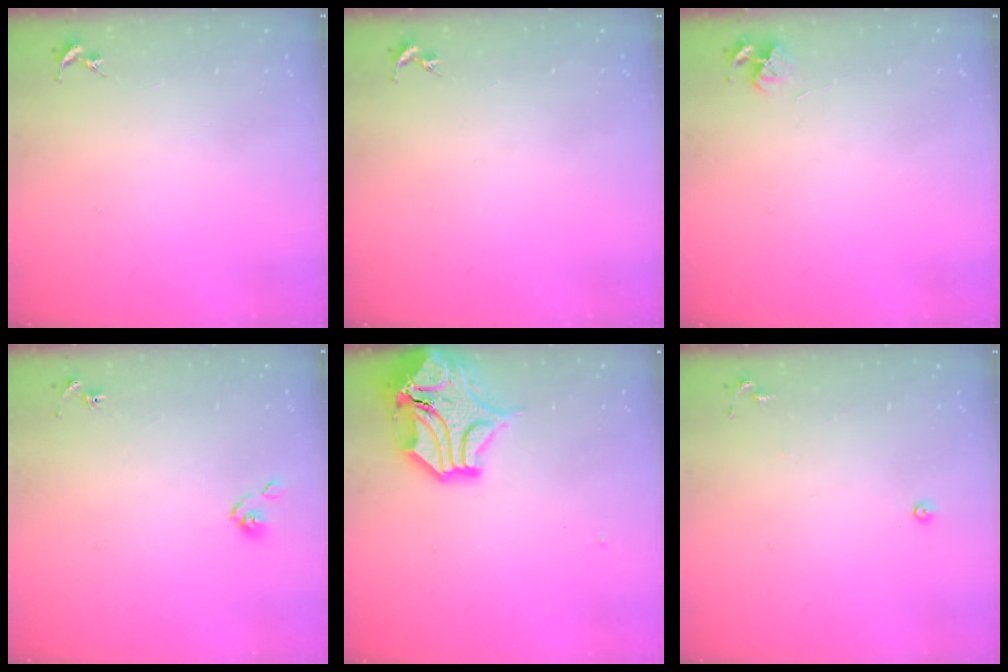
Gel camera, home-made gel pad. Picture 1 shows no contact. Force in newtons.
{"total": 0.0}
{"total": 4.5, "press": 4.4, "slide": 0.6}
{"total": 5.5, "press": 5.4, "slide": 0.5}
{"total": 16.7, "press": 16.5, "slide": 2.5}
{"total": 5.5, "press": 5.5, "slide": 0.5}